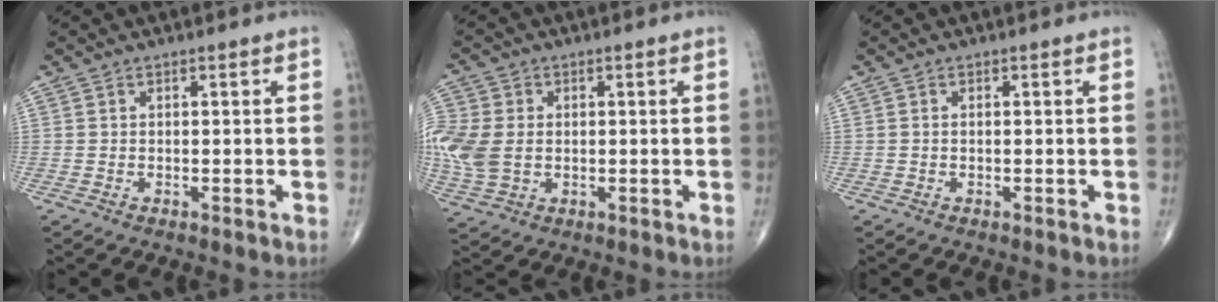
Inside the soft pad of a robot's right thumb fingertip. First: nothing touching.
{"total": 11.0, "force": [-0.1, 8.3, 7.2], "torque": [-0.183, 0.000, 0.001]}
{"total": 0.0}